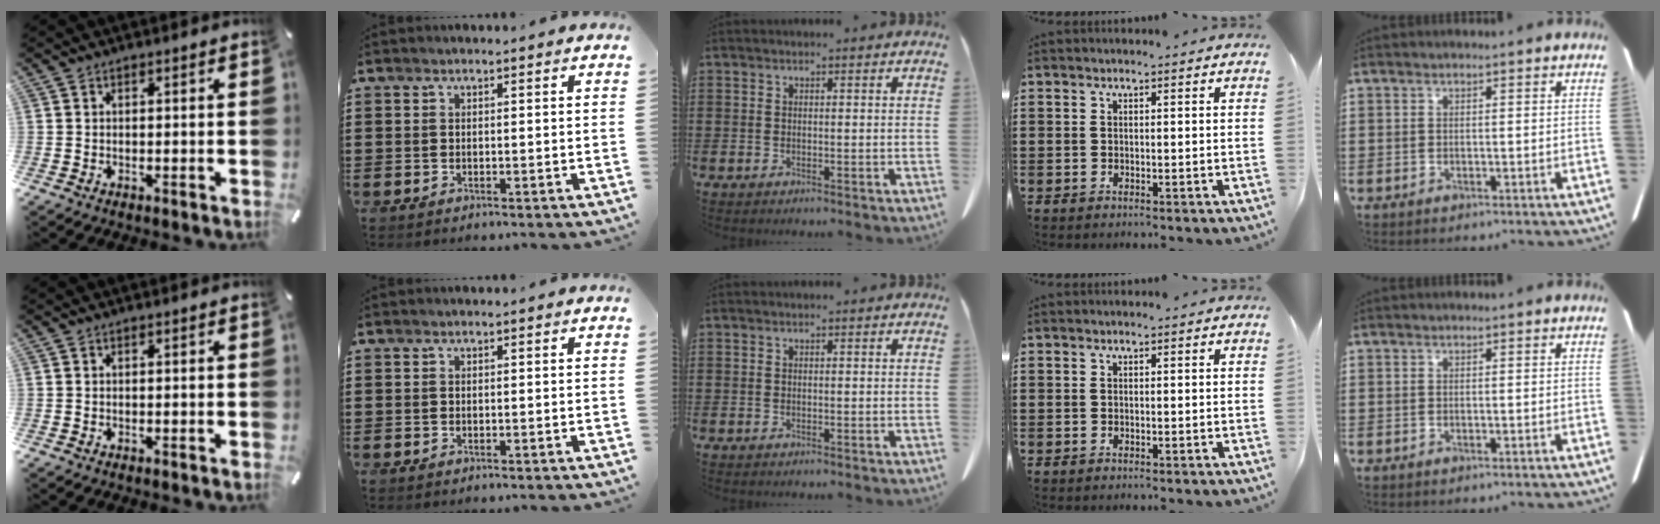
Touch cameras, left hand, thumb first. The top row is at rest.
{}